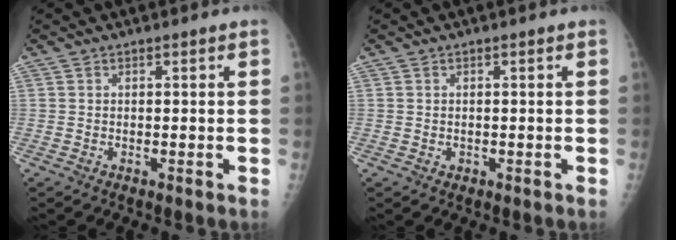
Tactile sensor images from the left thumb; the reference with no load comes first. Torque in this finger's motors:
{"motor_torque": [-0.10, -0.10, -0.08, 0.02, 0.01]}